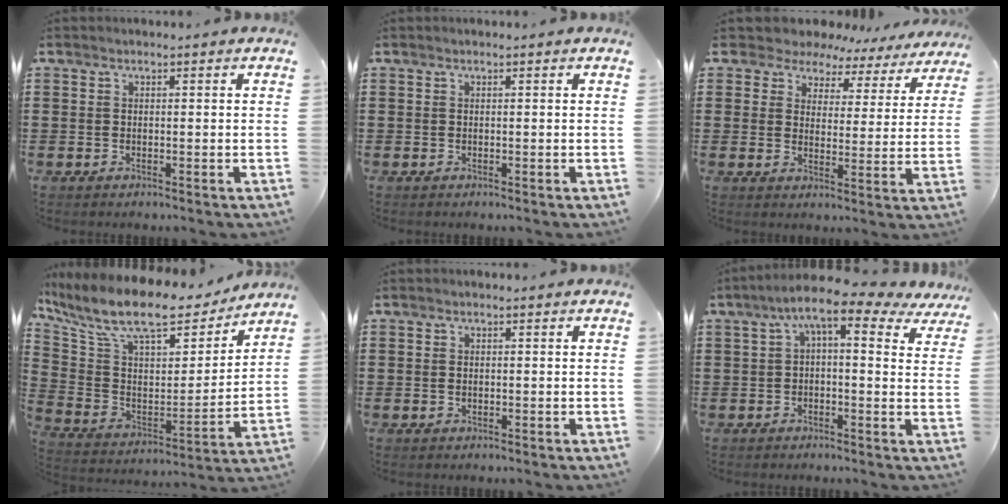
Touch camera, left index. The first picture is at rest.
{"total": 0.0}
{"total": 4.9, "force": [4.4, 2.2, 0.3], "torque": [-0.038, -0.022, 0.075]}
{"total": 11.9, "force": [9.4, 3.3, 6.5], "torque": [-0.158, -0.058, 0.163]}
{"total": 0.6, "force": [0.0, 0.4, 0.5], "torque": [-0.012, 0.001, -0.001]}
{"total": 7.2, "force": [3.6, 1.5, 6.1], "torque": [-0.130, -0.010, 0.056]}